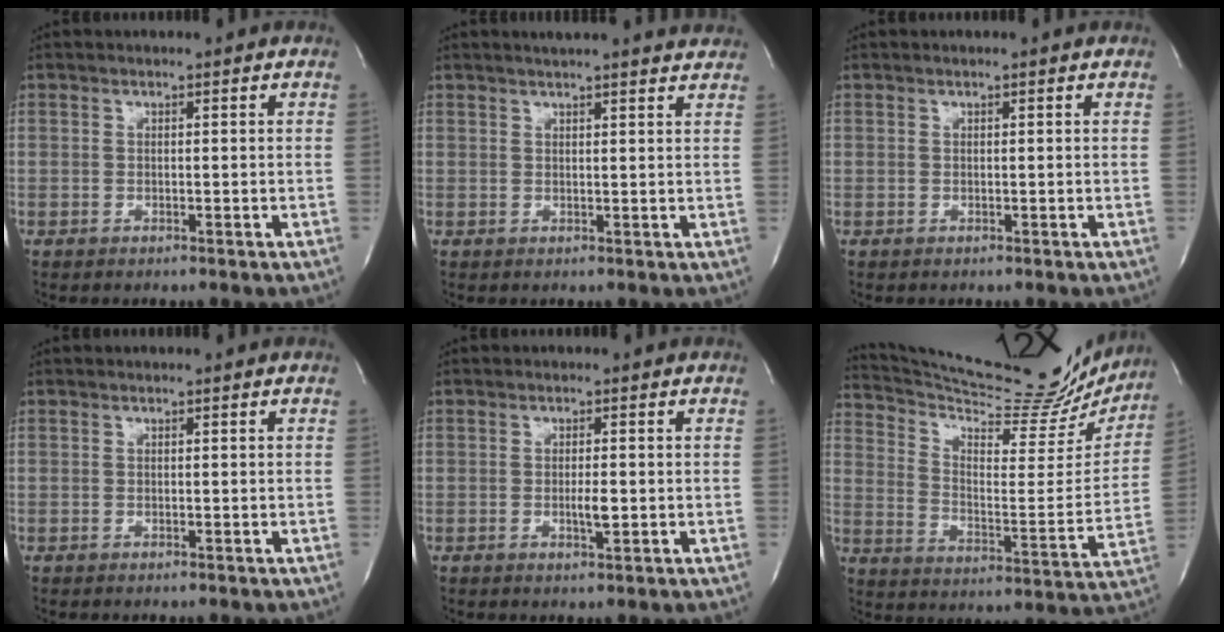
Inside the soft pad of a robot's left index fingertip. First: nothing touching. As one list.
[{"total": 11.5, "force": [10.6, 0.9, 4.4], "torque": [-0.060, 0.010, 0.119]}, {"total": 0.5, "force": [0.5, -0.1, 0.3], "torque": [-0.007, 0.003, 0.007]}, {"total": 0.0}, {"total": 2.0, "force": [-0.6, 0.4, 1.8], "torque": [-0.036, -0.007, -0.008]}, {"total": 26.1, "force": [24.2, 2.8, 9.2], "torque": [-0.150, -0.077, 0.328]}]